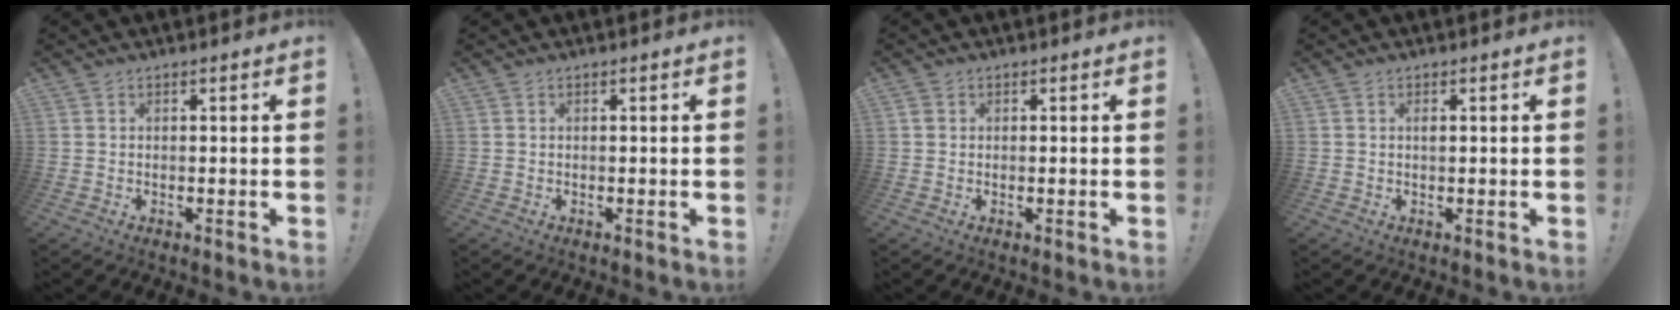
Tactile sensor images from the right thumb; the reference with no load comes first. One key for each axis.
{"total": 0.0}
{"total": 0.8, "fx": 0.0, "fy": 0.7, "fz": 0.4, "tx": -0.006, "ty": 0.005, "tz": -0.001}
{"total": 0.7, "fx": 0.1, "fy": 0.3, "fz": 0.6, "tx": -0.012, "ty": 0.001, "tz": 0.001}